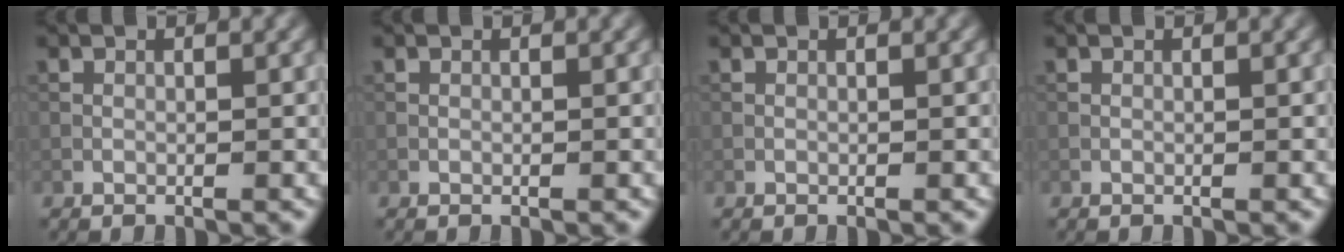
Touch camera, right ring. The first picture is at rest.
{"total": 0.0}
{"total": 0.0}
{"total": 0.0}